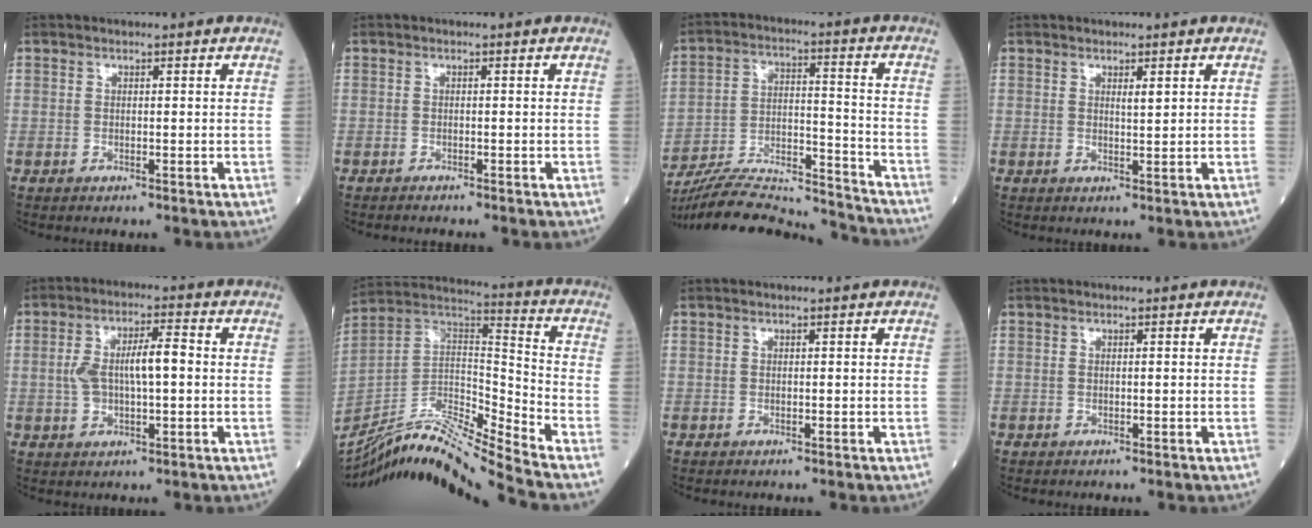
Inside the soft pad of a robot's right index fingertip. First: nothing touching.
{"total": 0.8, "force": [-0.8, 0.0, 0.1], "torque": [-0.006, -0.001, -0.013]}
{"total": 21.0, "force": [-20.1, 1.1, 6.1], "torque": [-0.127, 0.000, -0.319]}
{"total": 1.2, "force": [0.6, 0.1, 1.0], "torque": [-0.019, -0.005, 0.009]}
{"total": 7.8, "force": [0.3, 2.4, 7.4], "torque": [-0.149, 0.019, 0.008]}
{"total": 18.9, "force": [-17.3, -2.0, 7.3], "torque": [-0.139, 0.022, -0.311]}
{"total": 0.0}
{"total": 0.0}